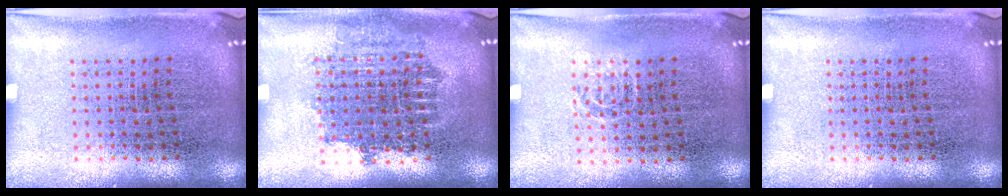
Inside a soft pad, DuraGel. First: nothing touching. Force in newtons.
{"total": 1.7, "press": 1.4, "slide": 1.0}
{"total": 0.5, "press": 0.4, "slide": 0.3}
{"total": 0.0}